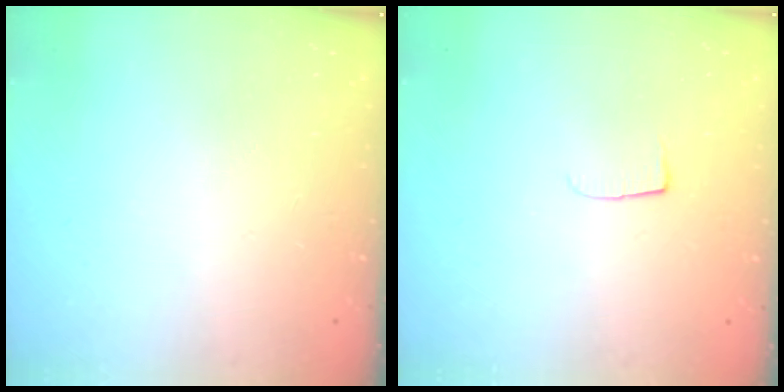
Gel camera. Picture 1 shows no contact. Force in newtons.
{"total": 4.2, "press": 4.1, "slide": 0.5}